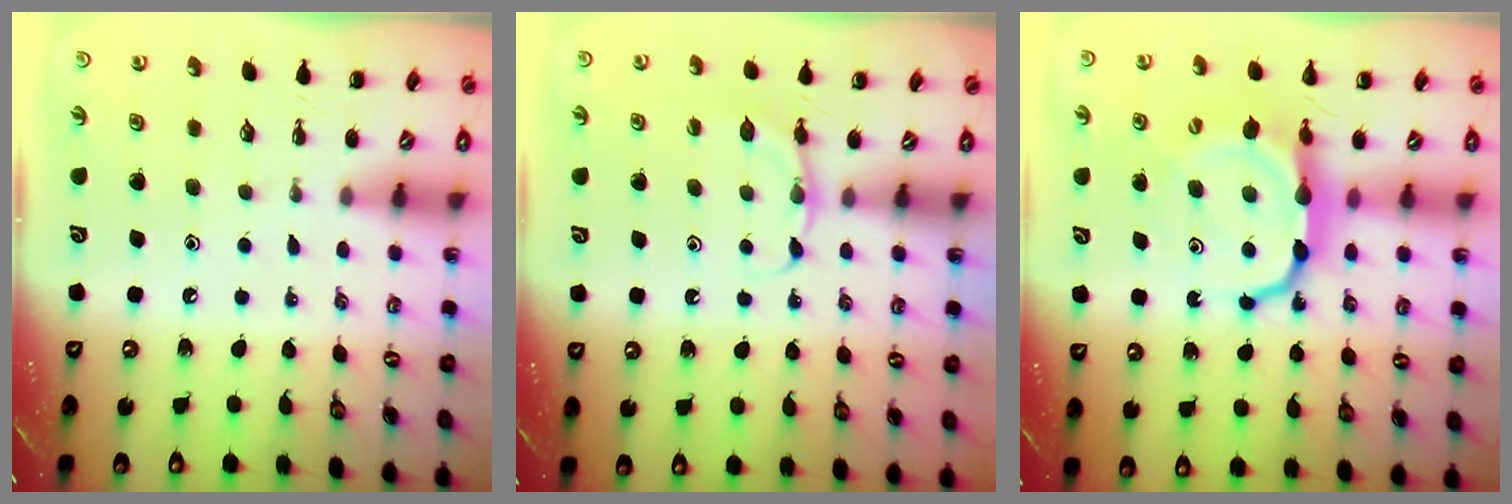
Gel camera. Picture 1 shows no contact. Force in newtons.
{"total": 4.5, "press": 4.3, "slide": 1.3}
{"total": 9.1, "press": 9.0, "slide": 1.7}